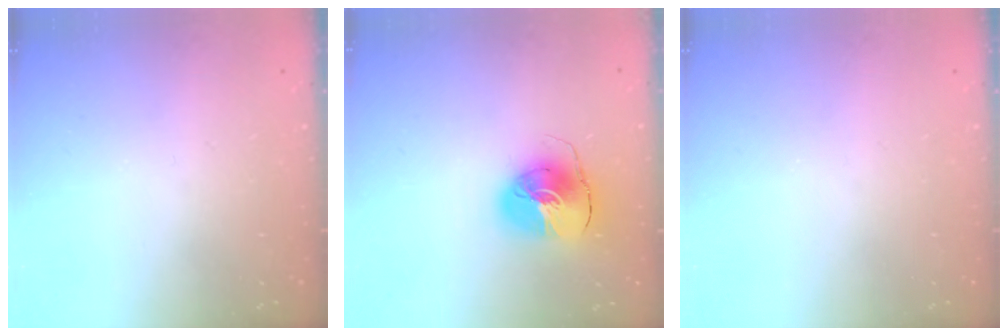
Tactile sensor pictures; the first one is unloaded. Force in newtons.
{"total": 9.3, "press": 9.2, "slide": 1.3}
{"total": 0.0}